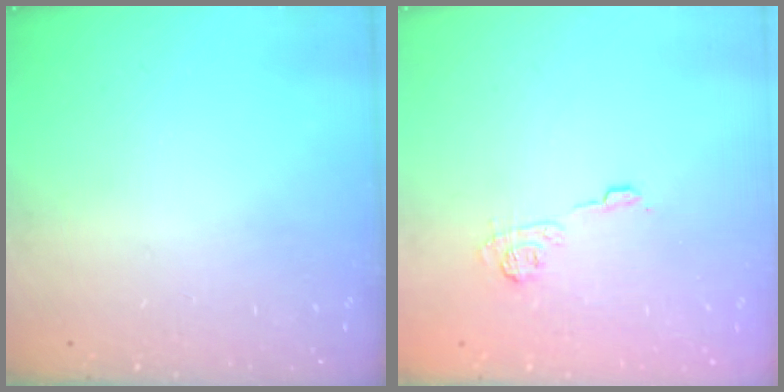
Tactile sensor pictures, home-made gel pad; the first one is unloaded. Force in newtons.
{"total": 7.7, "press": 7.6, "slide": 1.2}